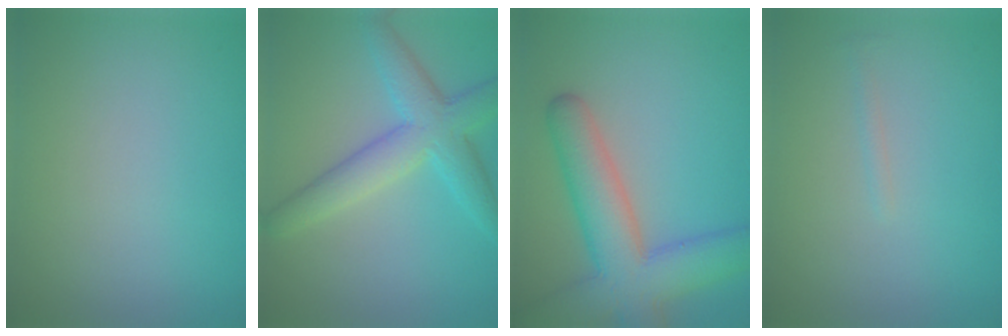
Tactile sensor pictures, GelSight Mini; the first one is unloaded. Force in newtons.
{"total": 5.3, "press": 5.3, "slide": 0.1}
{"total": 8.3, "press": 8.3, "slide": 0.5}
{"total": 0.6, "press": 0.6, "slide": 0.0}